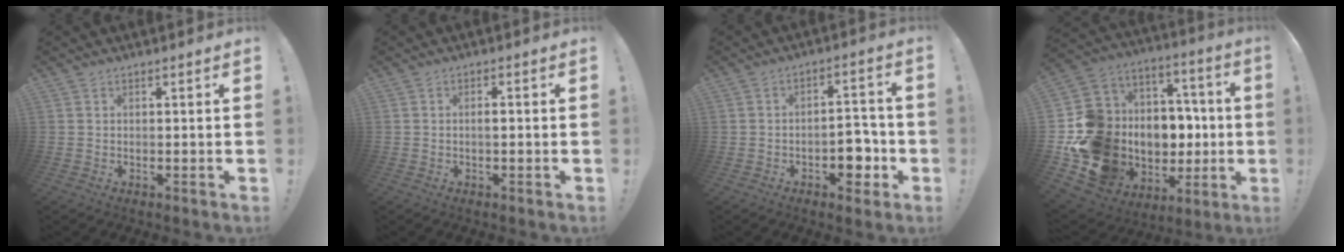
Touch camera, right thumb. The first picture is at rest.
{"total": 1.5, "force": [-0.4, 0.3, 1.4], "torque": [-0.027, 0.004, -0.009]}
{"total": 8.6, "force": [-3.3, 5.4, 5.8], "torque": [-0.063, 0.022, -0.052]}
{"total": 17.9, "force": [-2.9, 15.7, 8.2], "torque": [-0.157, -0.002, 0.017]}